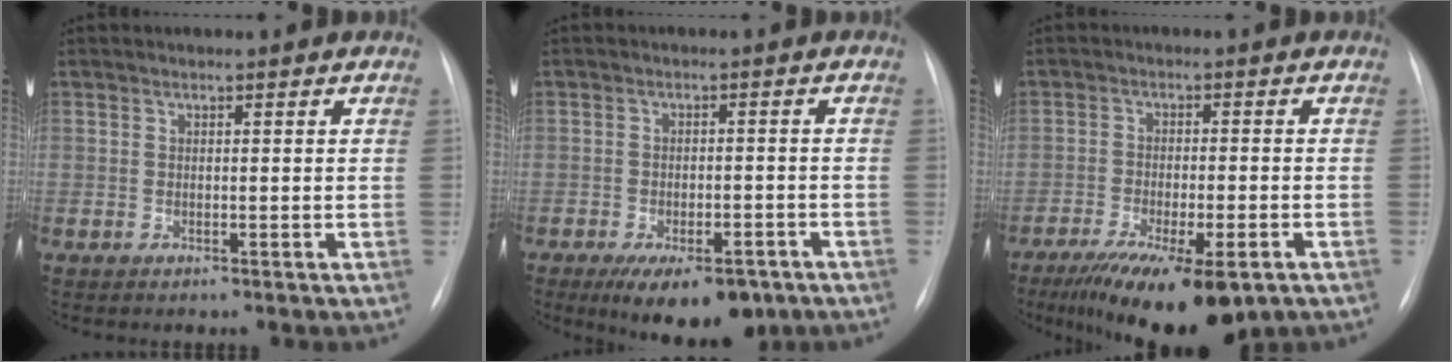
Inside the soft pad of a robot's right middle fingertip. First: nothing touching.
{"total": 10.4, "force": [-7.0, 4.4, 6.4], "torque": [-0.086, -0.004, -0.100]}
{"total": 14.9, "force": [-9.6, 4.0, 10.6], "torque": [-0.153, -0.026, -0.144]}